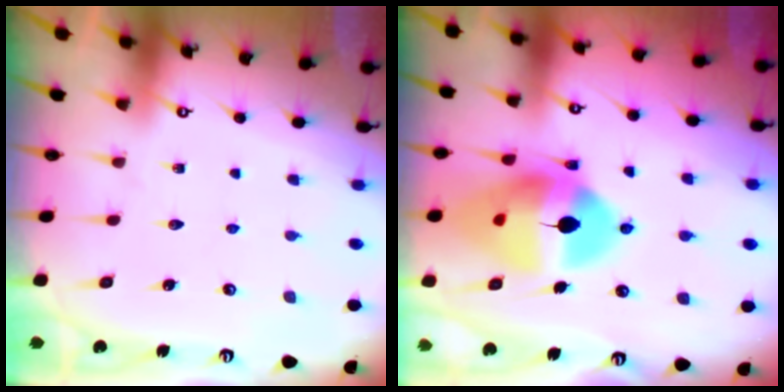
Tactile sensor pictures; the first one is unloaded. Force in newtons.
{"total": 18.1, "press": 17.9, "slide": 2.2}